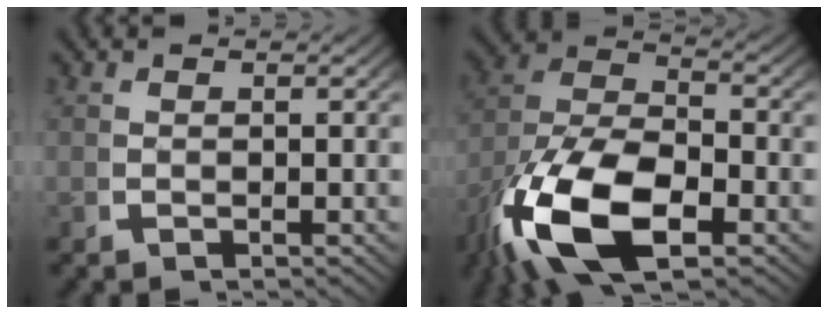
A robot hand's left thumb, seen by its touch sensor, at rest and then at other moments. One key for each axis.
{"total": 14.1, "fx": -3.3, "fy": 8.2, "fz": 11.1, "tx": -0.254, "ty": -0.056, "tz": -0.032}